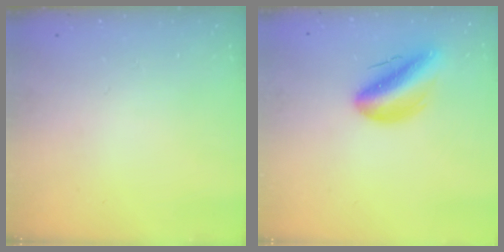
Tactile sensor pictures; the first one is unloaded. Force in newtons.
{"total": 12.8, "press": 12.2, "slide": 3.8}